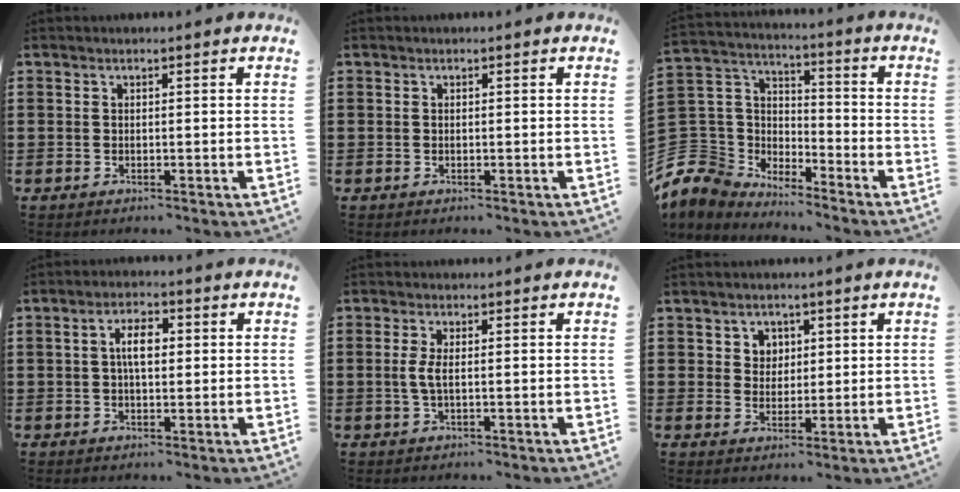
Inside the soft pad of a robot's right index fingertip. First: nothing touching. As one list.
[{"total": 0.0}, {"total": 6.5, "force": [-4.1, 4.9, 0.4], "torque": [-0.076, -0.014, -0.093]}, {"total": 4.3, "force": [0.5, 1.8, 3.9], "torque": [-0.069, 0.006, 0.004]}, {"total": 2.7, "force": [-0.1, 0.6, 2.7], "torque": [-0.065, -0.007, -0.008]}, {"total": 3.2, "force": [1.4, 2.8, 0.5], "torque": [-0.023, 0.011, 0.024]}]